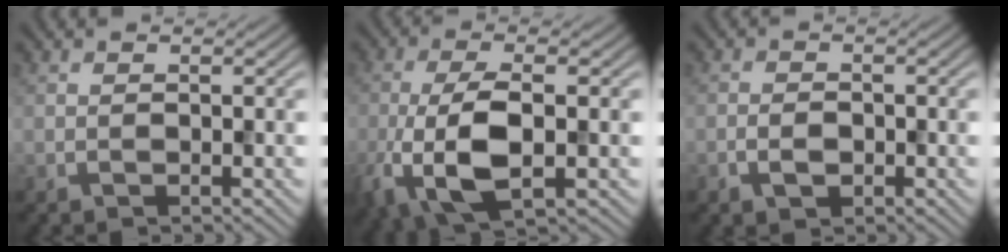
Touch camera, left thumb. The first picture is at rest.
{"total": 9.5, "force": [-2.5, 4.1, 8.3], "torque": [-0.185, -0.009, -0.049]}
{"total": 2.0, "force": [-0.8, 1.3, 1.2], "torque": [-0.024, -0.001, -0.014]}